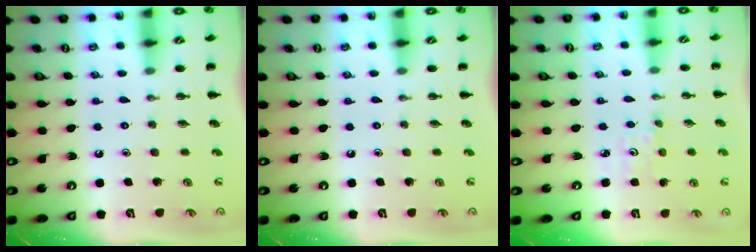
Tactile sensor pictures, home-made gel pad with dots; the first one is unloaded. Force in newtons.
{"total": 0.0}
{"total": 2.7, "press": 2.6, "slide": 0.8}